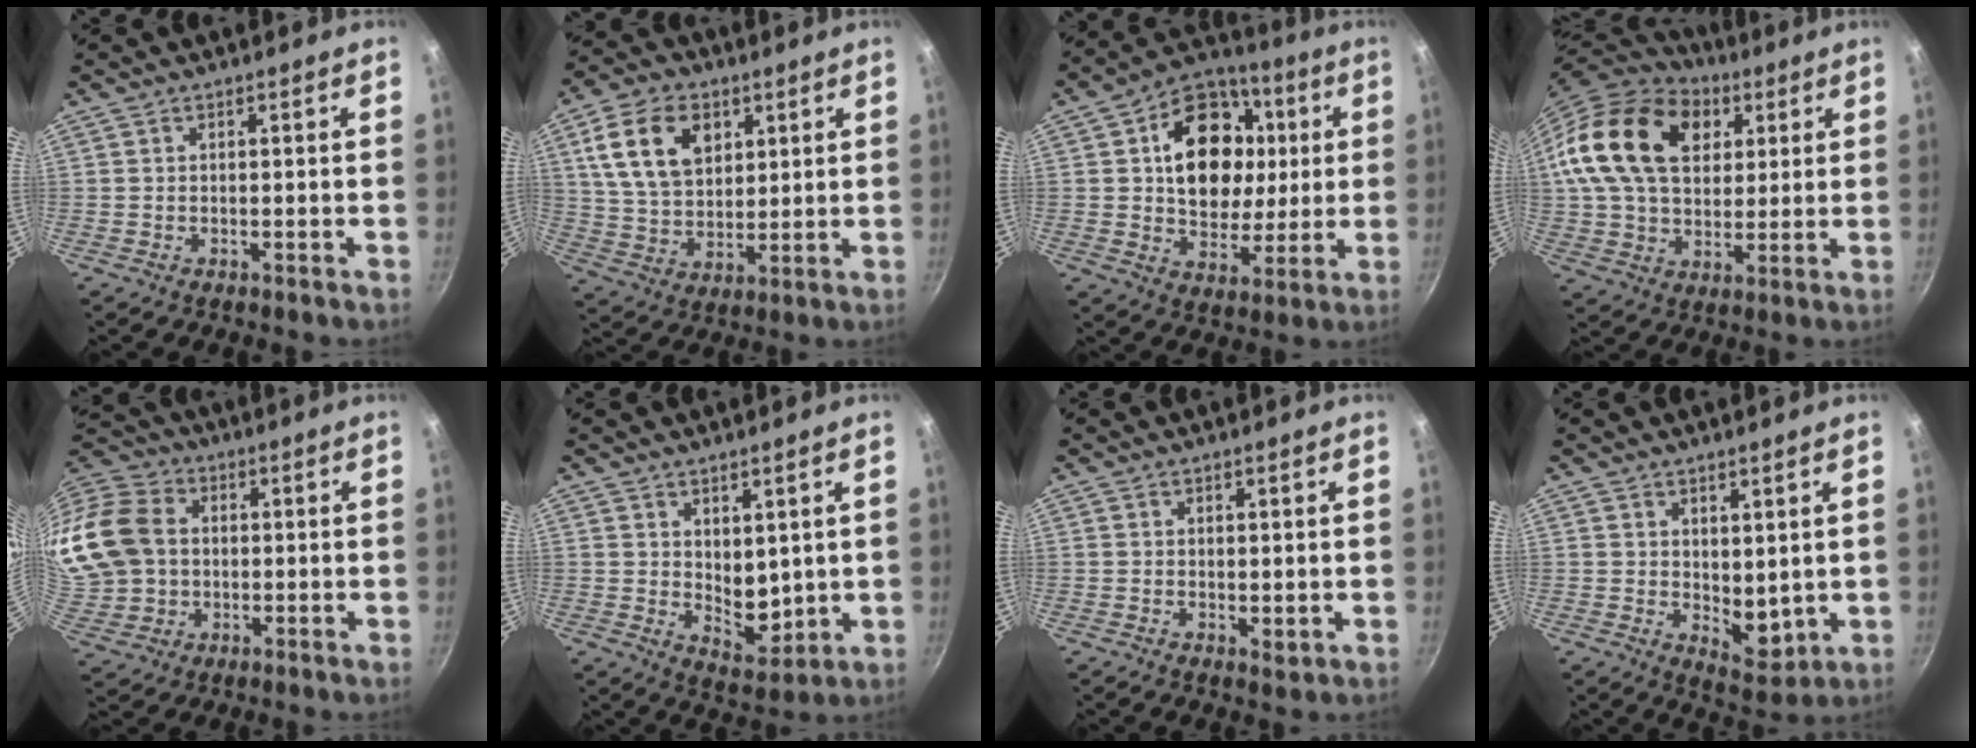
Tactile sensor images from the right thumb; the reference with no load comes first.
{"total": 14.8, "force": [5.4, 10.1, 9.4], "torque": [-0.147, -0.008, 0.100]}
{"total": 19.9, "force": [3.3, 15.1, 12.5], "torque": [-0.166, 0.009, 0.053]}
{"total": 22.6, "force": [7.4, 15.4, 14.7], "torque": [-0.236, 0.000, 0.125]}
{"total": 20.3, "force": [1.8, 16.7, 11.5], "torque": [-0.237, 0.025, 0.033]}
{"total": 6.8, "force": [2.1, 4.3, 4.8], "torque": [-0.051, -0.034, 0.045]}
{"total": 1.5, "force": [0.6, 1.0, 1.0], "torque": [-0.014, -0.007, 0.010]}
{"total": 6.2, "force": [1.8, 3.7, 4.7], "torque": [-0.051, -0.030, 0.038]}